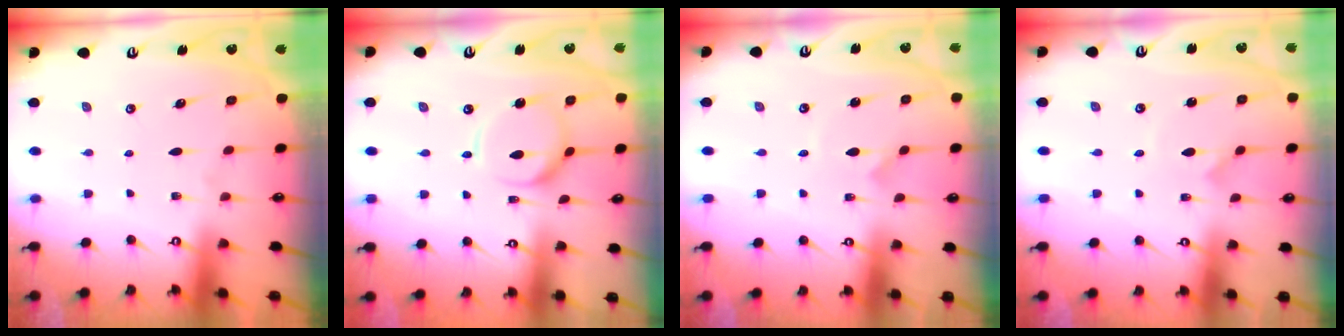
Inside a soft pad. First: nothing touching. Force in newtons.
{"total": 10.3, "press": 10.2, "slide": 1.0}
{"total": 0.6, "press": 0.5, "slide": 0.1}
{"total": 0.8, "press": 0.8, "slide": 0.1}